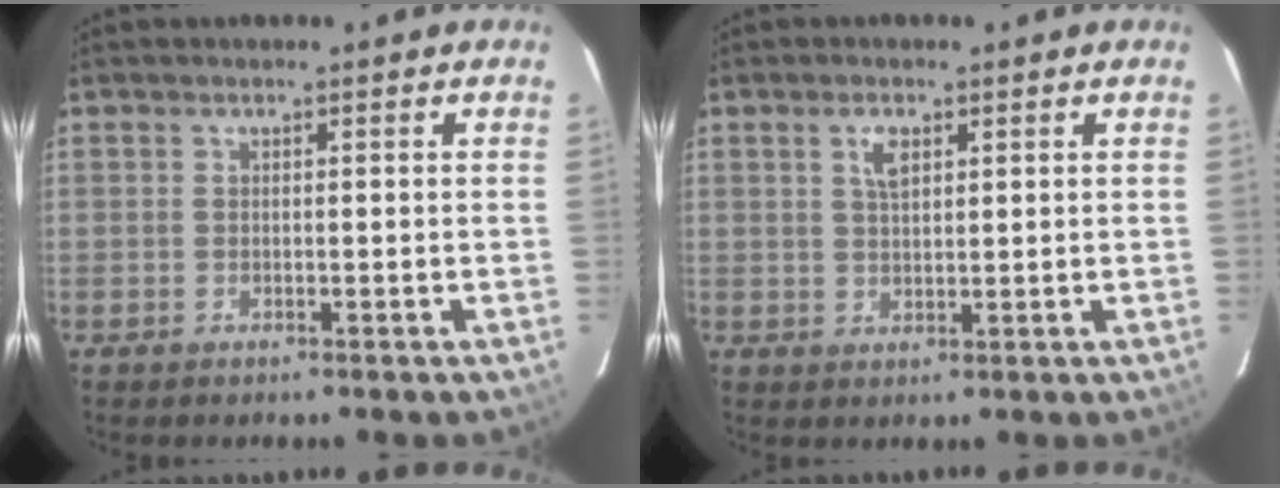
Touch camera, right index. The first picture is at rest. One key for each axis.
{"total": 3.1, "fx": 1.4, "fy": 1.5, "fz": 2.4, "tx": -0.044, "ty": 0.005, "tz": 0.027}